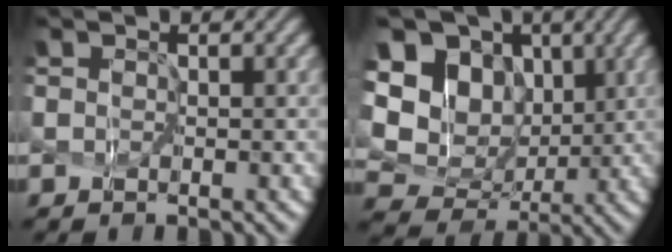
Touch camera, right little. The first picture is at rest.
{"total": 12.8, "force": [3.6, 10.4, 6.5], "torque": [-0.188, 0.020, 0.079]}